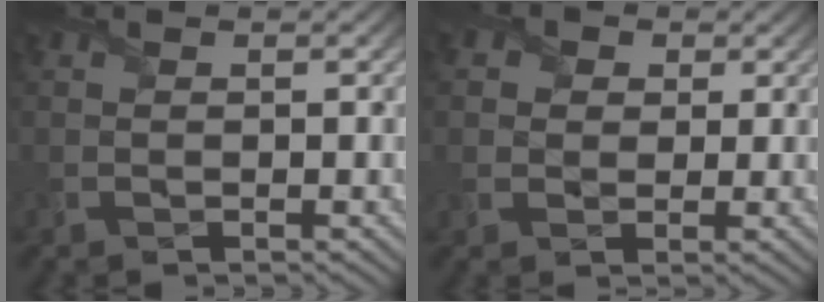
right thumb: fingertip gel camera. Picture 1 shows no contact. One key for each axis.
{"total": 4.7, "fx": 2.1, "fy": 3.8, "fz": 1.7, "tx": -0.066, "ty": -0.004, "tz": 0.030}